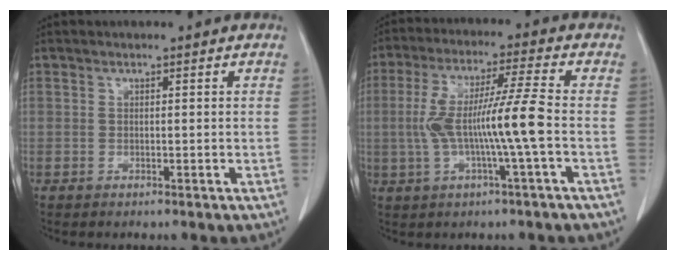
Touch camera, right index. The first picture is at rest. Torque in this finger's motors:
{"motor_torque": [1.57, -0.29, 0.88, 0.21]}